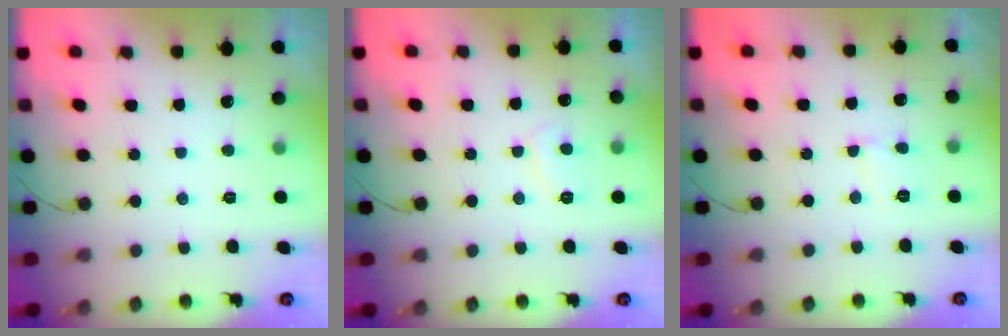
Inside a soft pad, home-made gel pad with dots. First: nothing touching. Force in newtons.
{"total": 4.4, "press": 4.3, "slide": 0.4}
{"total": 3.0, "press": 3.0, "slide": 0.3}